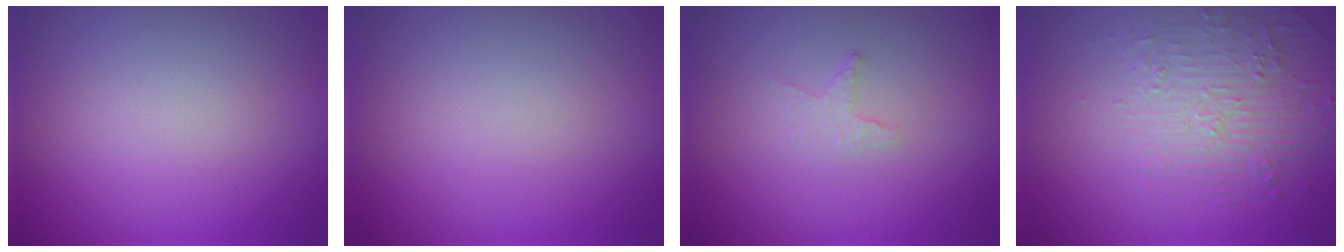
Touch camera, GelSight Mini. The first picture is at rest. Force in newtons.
{"total": 0.0}
{"total": 1.2, "press": 1.2, "slide": 0.4}
{"total": 2.1, "press": 1.5, "slide": 1.5}